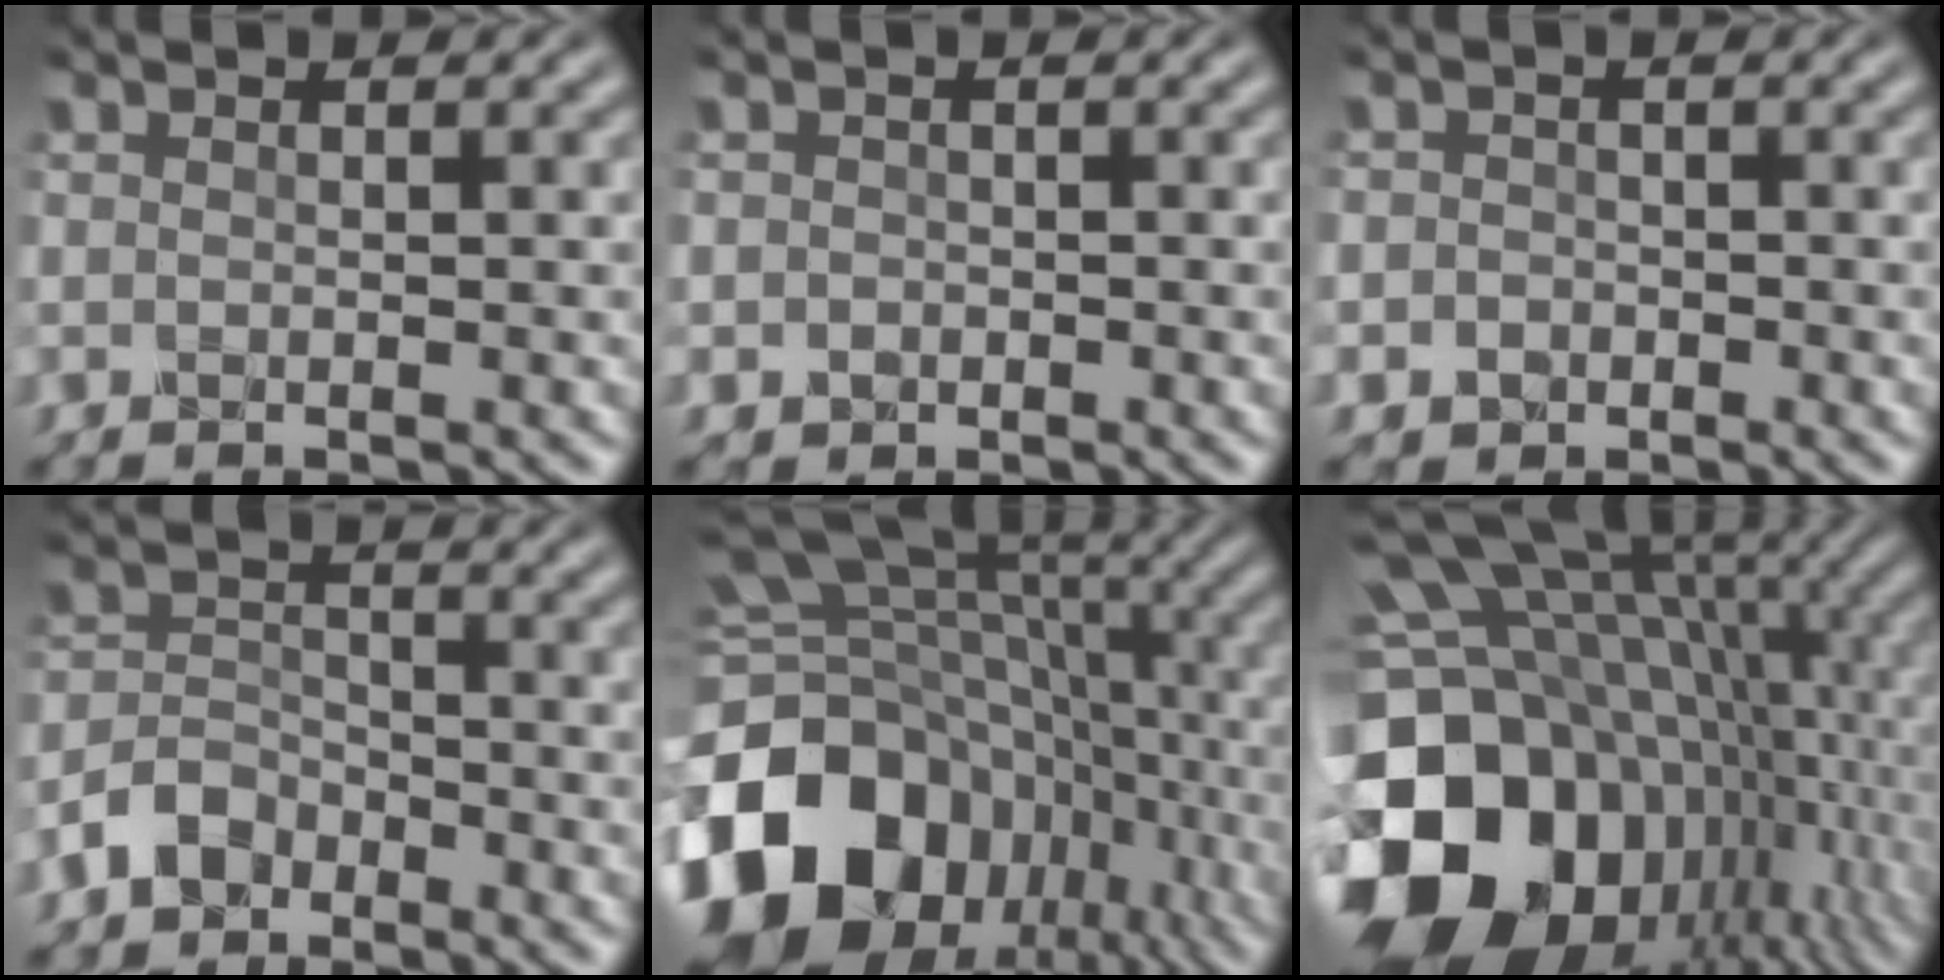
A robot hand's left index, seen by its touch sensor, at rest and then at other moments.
{"total": 1.2, "force": [-0.3, 1.2, 0.2], "torque": [0.009, -0.004, -0.006]}
{"total": 2.1, "force": [-0.7, 1.9, 0.4], "torque": [0.015, 0.003, -0.022]}
{"total": 3.3, "force": [-2.4, 2.0, 1.2], "torque": [-0.022, 0.006, -0.057]}
{"total": 18.7, "force": [-6.2, 14.2, 10.5], "torque": [-0.232, -0.018, -0.095]}
{"total": 20.2, "force": [-5.4, 14.2, 13.3], "torque": [-0.278, -0.030, -0.086]}